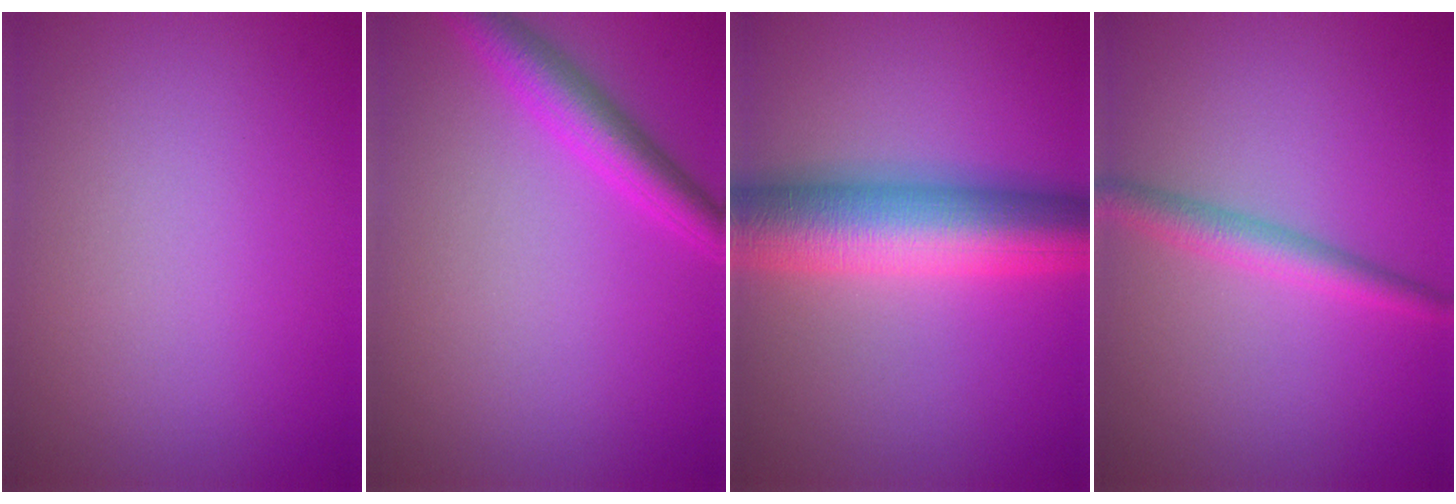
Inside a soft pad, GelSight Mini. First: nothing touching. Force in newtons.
{"total": 3.7, "press": 3.7, "slide": 0.2}
{"total": 10.1, "press": 10.0, "slide": 0.2}
{"total": 2.6, "press": 2.6, "slide": 0.0}